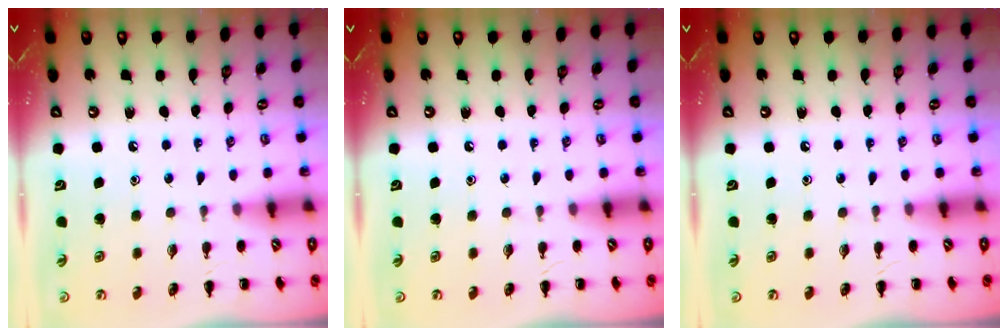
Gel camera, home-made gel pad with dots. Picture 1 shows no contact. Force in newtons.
{"total": 0.0}
{"total": 0.0}